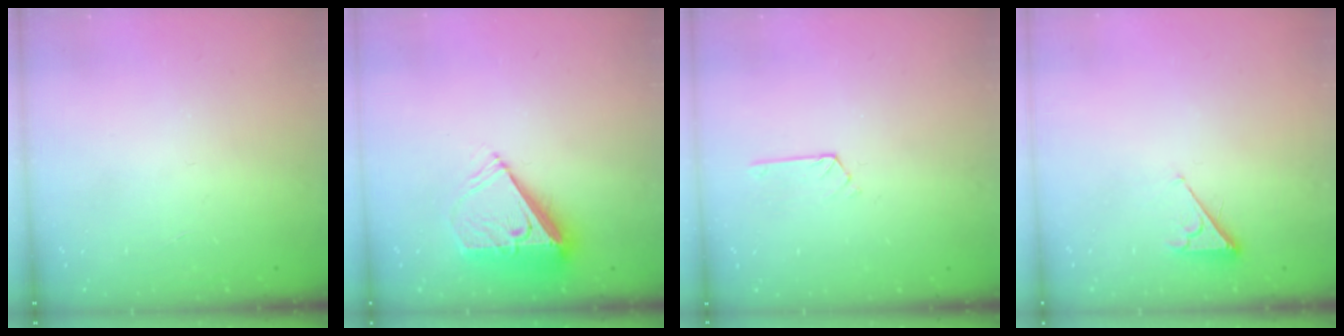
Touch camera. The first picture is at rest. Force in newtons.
{"total": 7.4, "press": 7.2, "slide": 1.4}
{"total": 2.1, "press": 2.0, "slide": 0.3}
{"total": 3.0, "press": 2.9, "slide": 0.4}